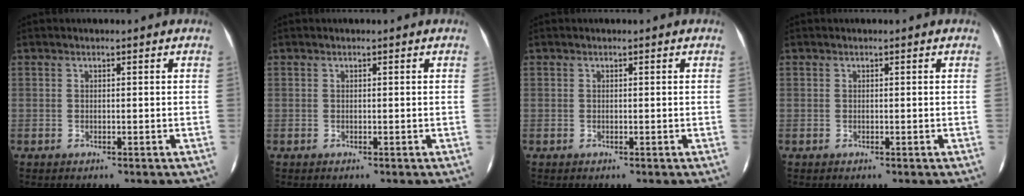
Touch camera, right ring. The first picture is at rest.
{"total": 0.0}
{"total": 0.0}
{"total": 0.0}